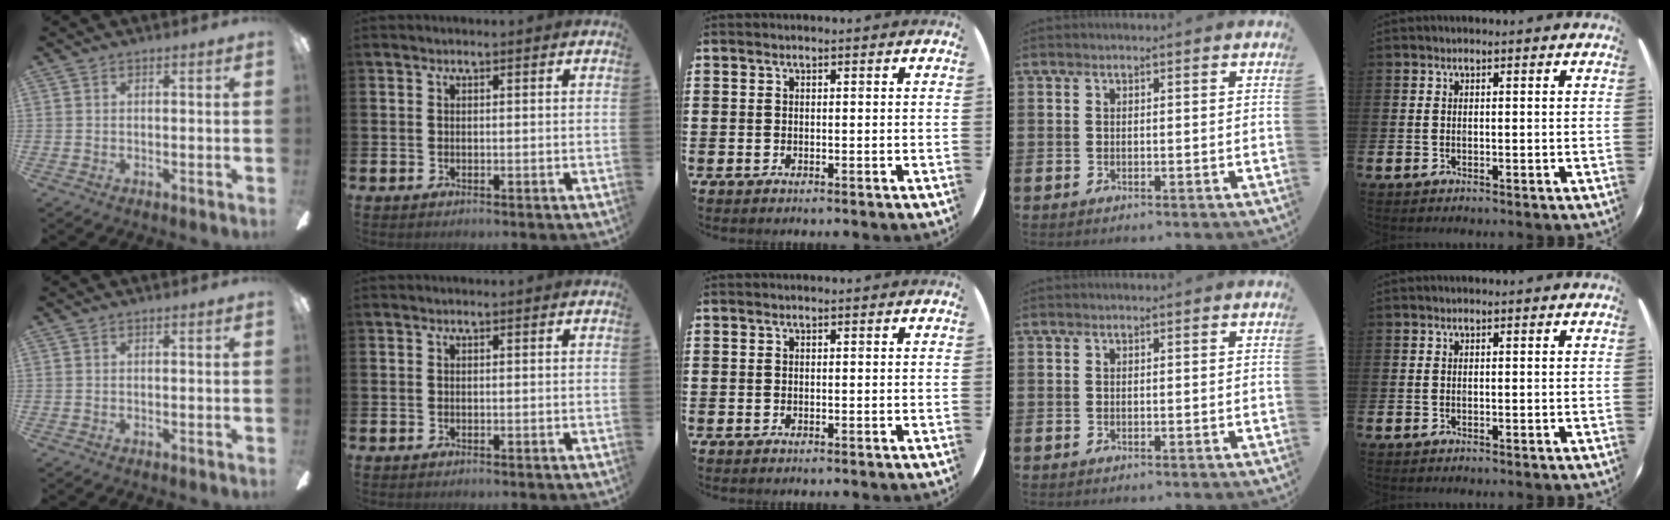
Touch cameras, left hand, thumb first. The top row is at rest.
{}